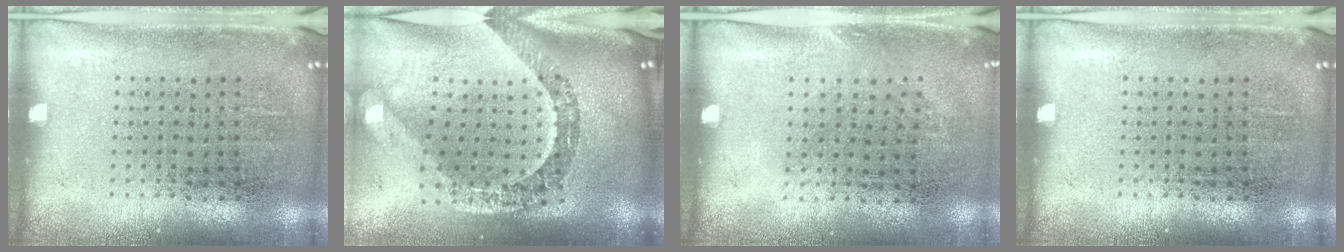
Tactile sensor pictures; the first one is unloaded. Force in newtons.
{"total": 3.4, "press": 2.5, "slide": 2.4}
{"total": 0.7, "press": 0.6, "slide": 0.5}
{"total": 0.0}